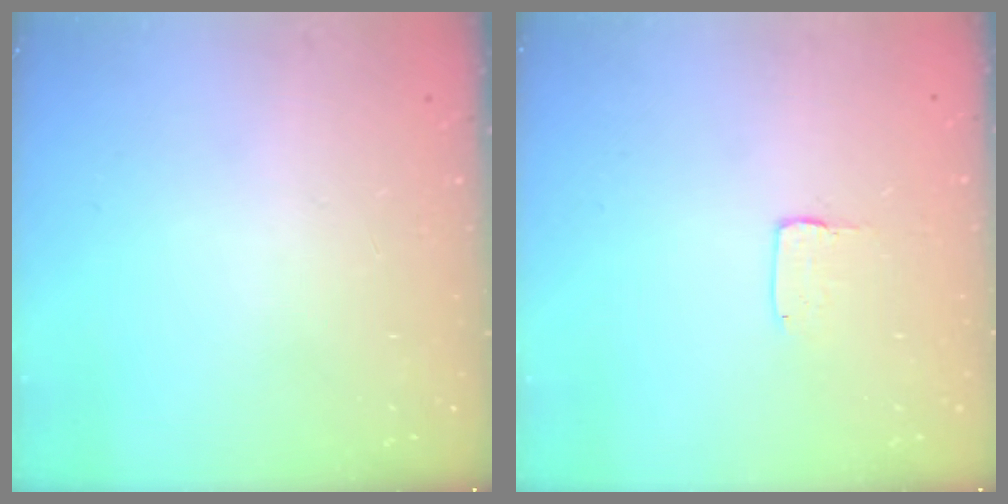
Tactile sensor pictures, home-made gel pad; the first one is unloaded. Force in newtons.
{"total": 1.7, "press": 1.6, "slide": 0.1}